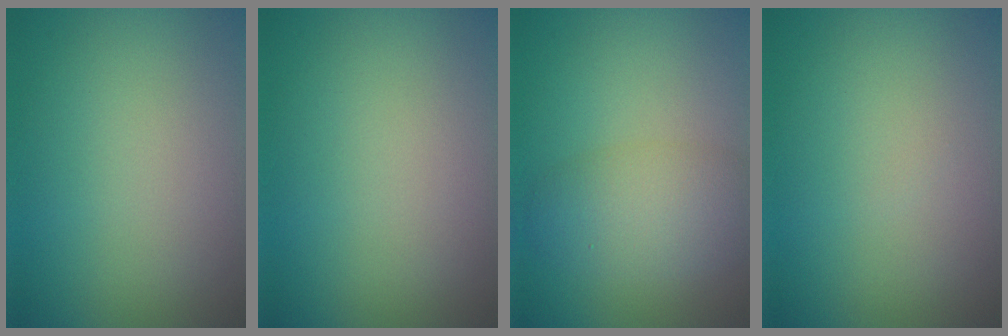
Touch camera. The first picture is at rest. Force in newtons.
{"total": 0.0}
{"total": 4.3, "press": 4.2, "slide": 0.2}
{"total": 0.0}